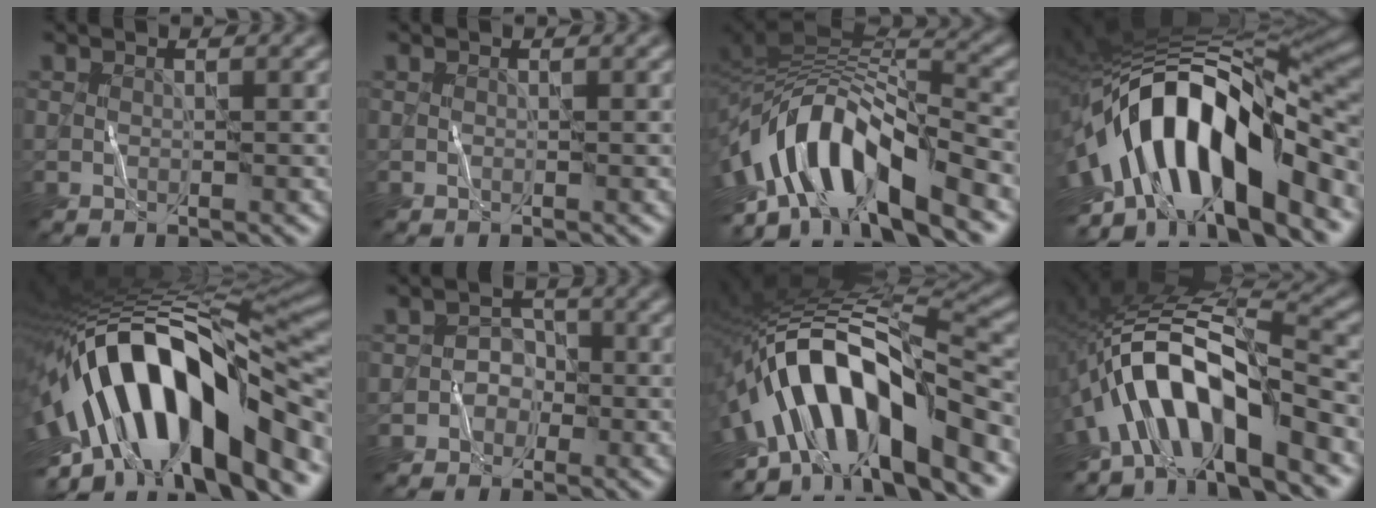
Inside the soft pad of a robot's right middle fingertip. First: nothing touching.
{"total": 0.0}
{"total": 10.9, "force": [-5.0, 4.5, 8.6], "torque": [-0.135, 0.013, -0.098]}
{"total": 15.0, "force": [-4.1, 6.3, 13.0], "torque": [-0.195, 0.023, -0.079]}
{"total": 16.9, "force": [-3.1, 7.1, 15.0], "torque": [-0.236, 0.037, -0.064]}
{"total": 1.8, "force": [-0.8, 1.6, 0.2], "torque": [0.027, 0.013, -0.025]}
{"total": 13.2, "force": [-4.5, 4.9, 11.3], "torque": [-0.172, 0.024, -0.082]}
{"total": 10.0, "force": [-5.0, 3.3, 8.0], "torque": [-0.125, 0.017, -0.099]}